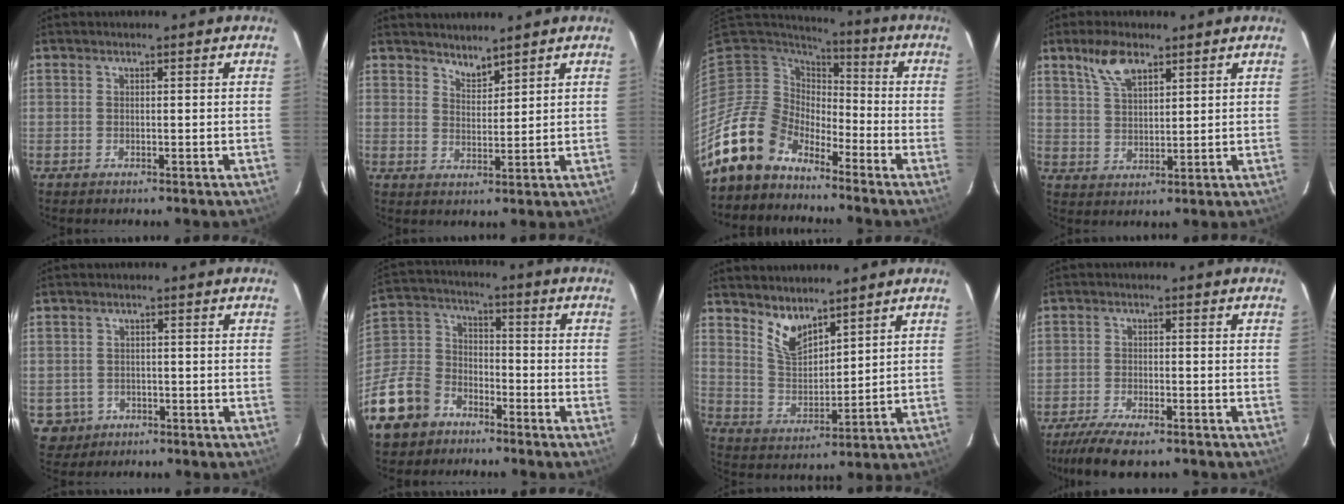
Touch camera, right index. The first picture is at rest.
{"total": 3.1, "force": [2.9, 0.6, 0.9], "torque": [-0.012, -0.001, 0.051]}
{"total": 12.2, "force": [-10.1, 6.6, 1.8], "torque": [-0.054, 0.024, -0.189]}
{"total": 6.8, "force": [4.4, 2.9, 4.3], "torque": [-0.082, 0.011, 0.088]}
{"total": 4.5, "force": [-1.3, 4.3, 0.6], "torque": [-0.021, 0.010, -0.012]}
{"total": 16.4, "force": [-10.1, 11.4, 5.9], "torque": [-0.175, 0.036, -0.177]}
{"total": 7.4, "force": [5.7, 2.8, 3.7], "torque": [-0.065, -0.004, 0.118]}
{"total": 9.3, "force": [-7.5, 2.4, 5.1], "torque": [-0.124, -0.026, -0.130]}